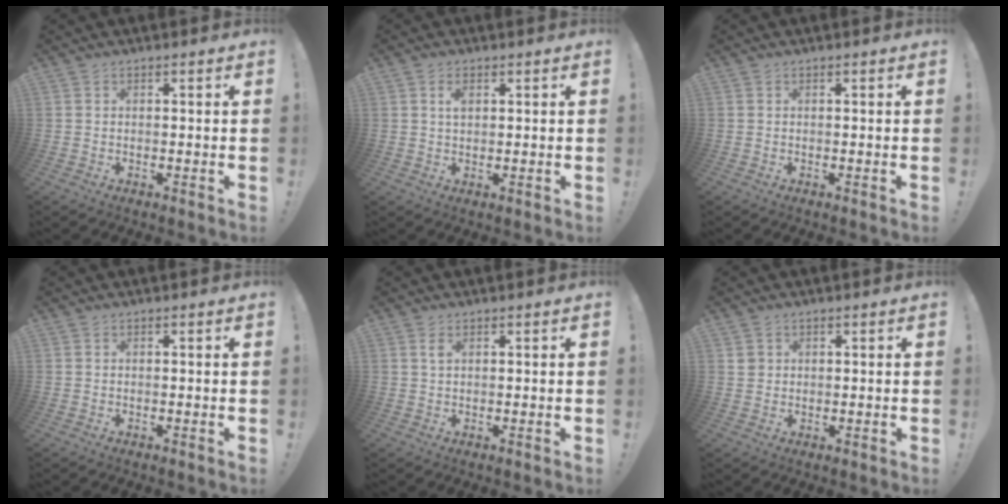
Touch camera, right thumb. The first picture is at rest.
{"total": 2.6, "force": [1.0, 1.5, 1.9], "torque": [-0.031, -0.001, 0.015]}
{"total": 0.0}
{"total": 0.0}
{"total": 1.6, "force": [0.7, 0.8, 1.2], "torque": [-0.018, 0.000, 0.011]}
{"total": 2.2, "force": [1.1, 1.8, 0.4], "torque": [0.006, -0.007, 0.020]}